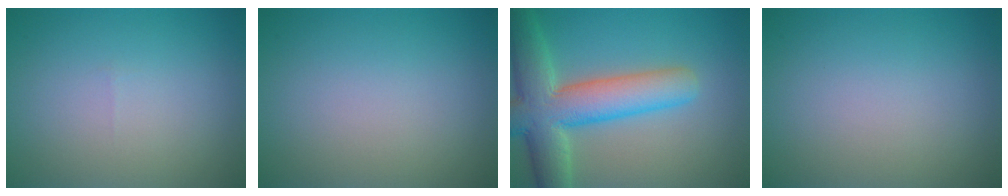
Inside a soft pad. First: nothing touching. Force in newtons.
{"total": 0.0}
{"total": 9.1, "press": 9.1, "slide": 0.4}
{"total": 0.0}